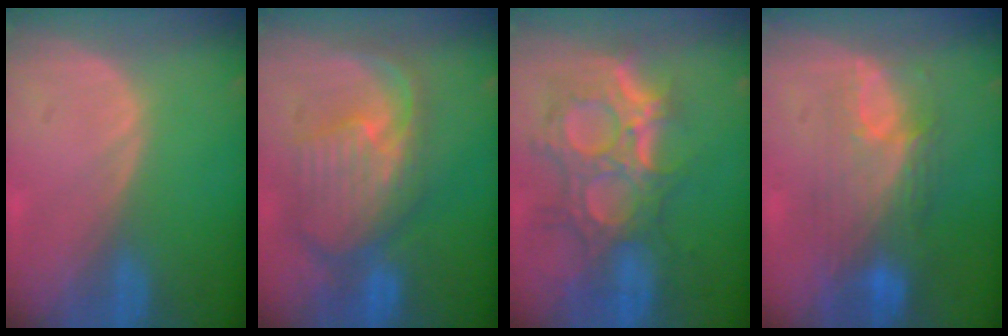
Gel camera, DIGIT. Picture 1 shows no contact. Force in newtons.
{"total": 10.6, "press": 9.5, "slide": 4.7}
{"total": 12.0, "press": 10.7, "slide": 5.4}
{"total": 9.2, "press": 8.2, "slide": 4.3}